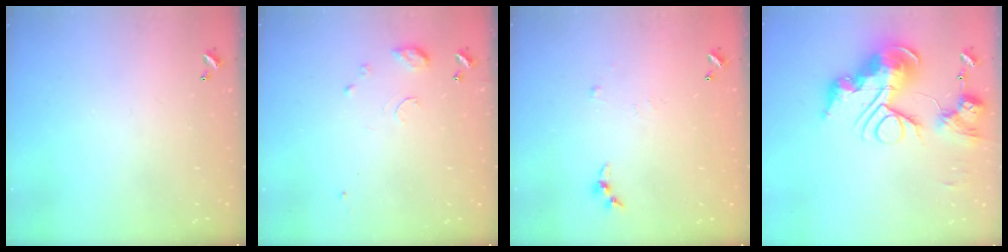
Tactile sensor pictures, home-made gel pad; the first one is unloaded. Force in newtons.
{"total": 7.9, "press": 7.8, "slide": 0.8}
{"total": 3.3, "press": 3.3, "slide": 0.5}
{"total": 0.7, "press": 0.7, "slide": 0.0}